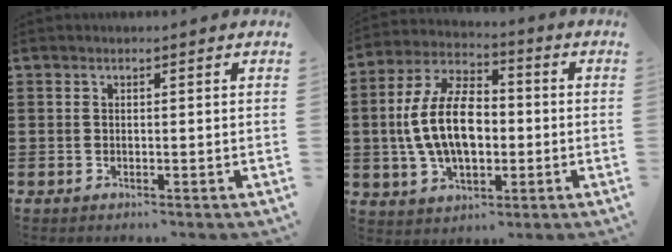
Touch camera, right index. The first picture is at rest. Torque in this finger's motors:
{"motor_torque": [1.71, 0.43, 1.05, 0.21]}